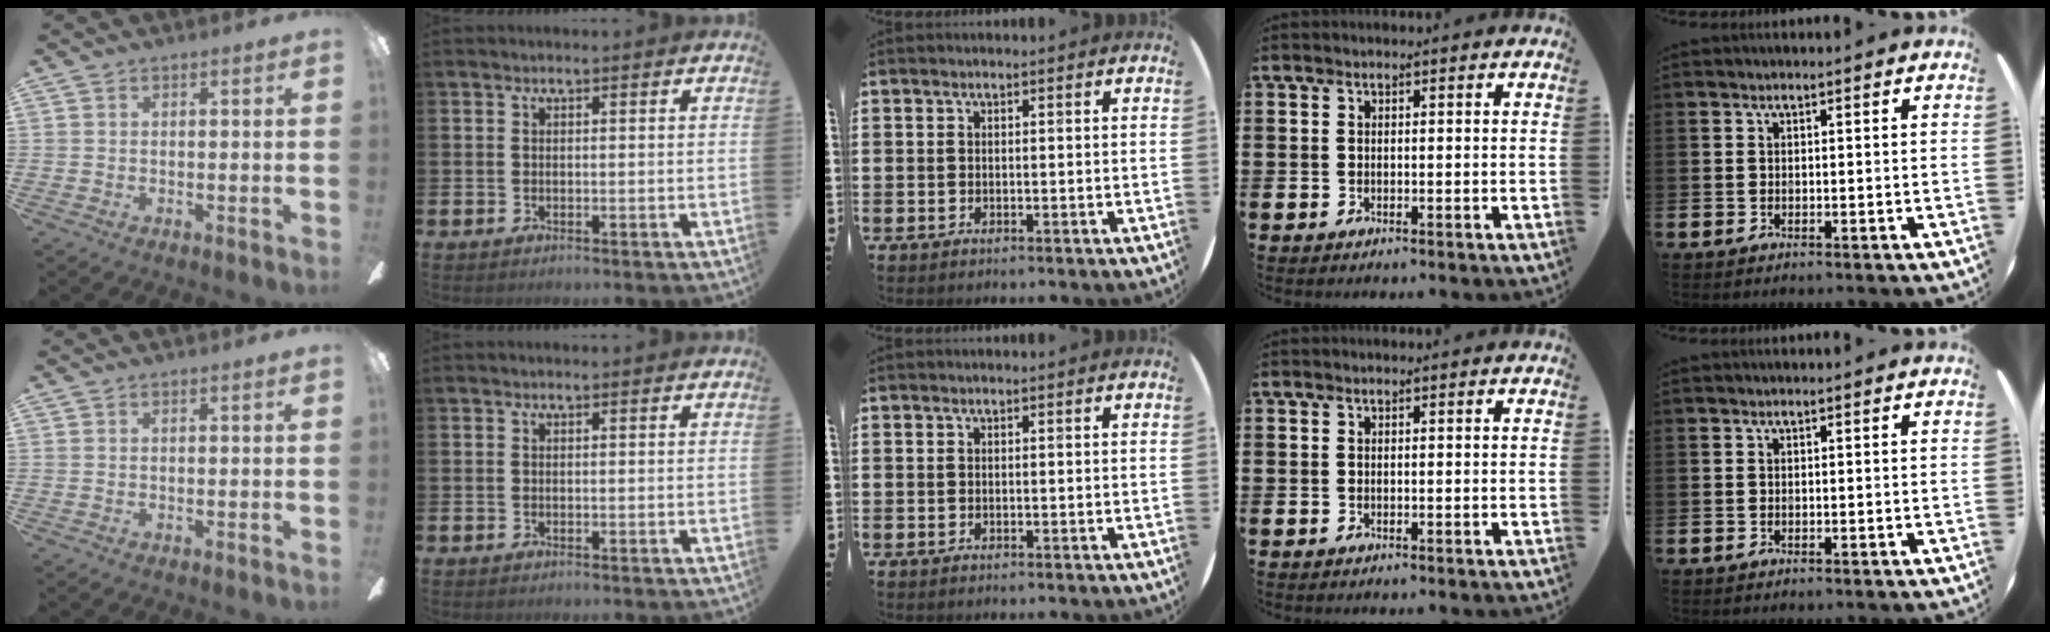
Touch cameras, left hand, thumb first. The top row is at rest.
{}